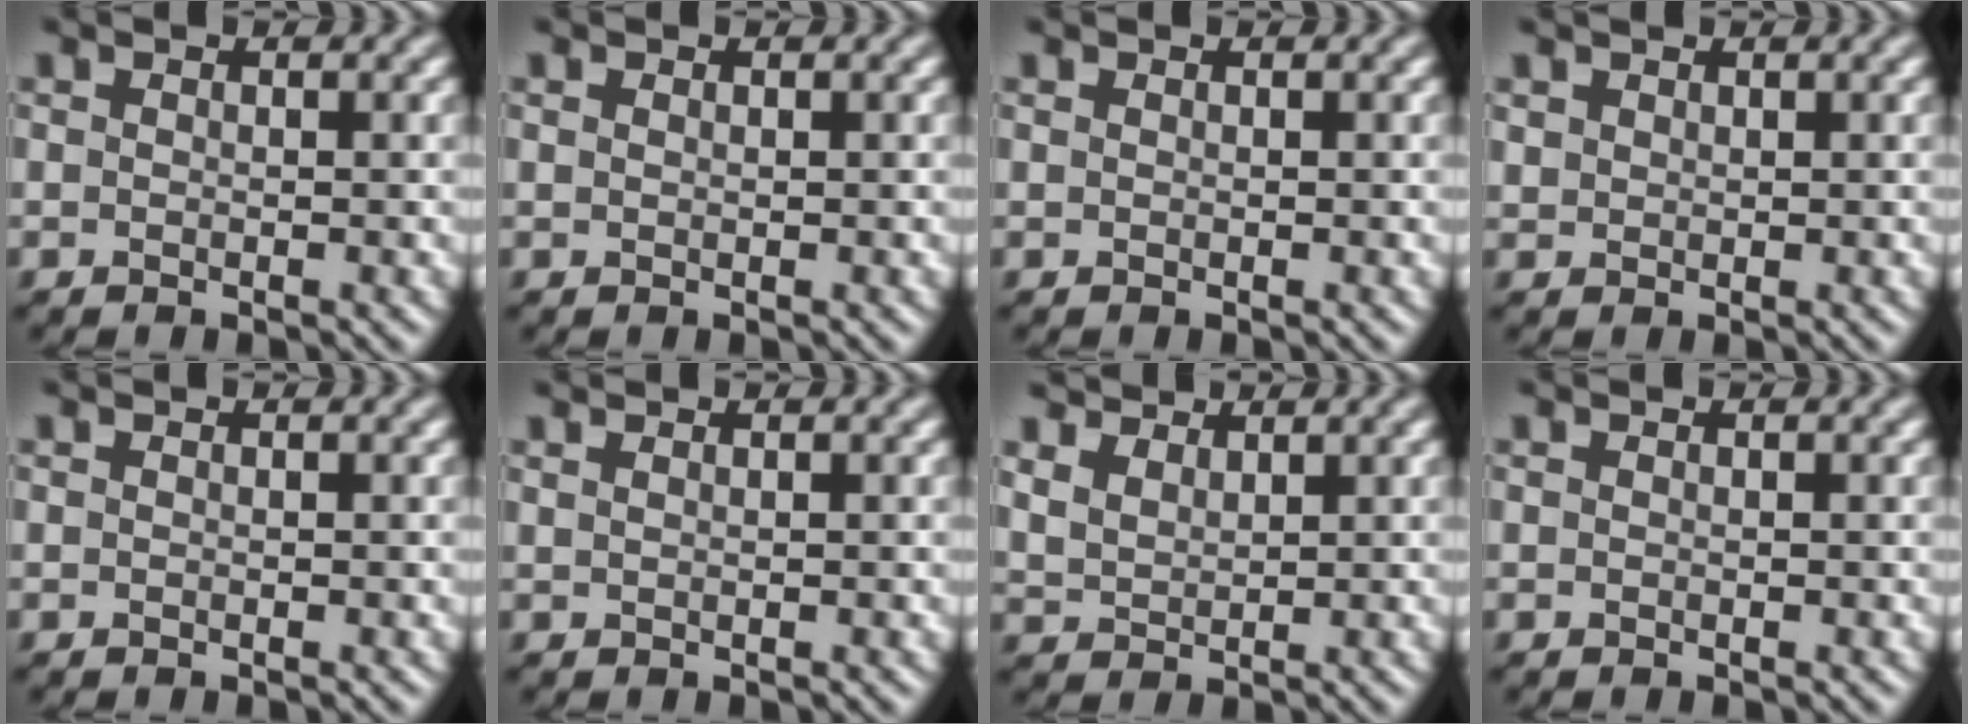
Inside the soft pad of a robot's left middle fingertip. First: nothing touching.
{"total": 0.0}
{"total": 0.0}
{"total": 1.0, "force": [0.7, 0.6, 0.1], "torque": [-0.004, -0.001, 0.019]}
{"total": 0.0}
{"total": 0.9, "force": [0.7, 0.4, 0.5], "torque": [-0.005, -0.004, 0.006]}
{"total": 4.0, "force": [3.1, 2.0, 1.3], "torque": [-0.047, -0.001, 0.067]}
{"total": 0.0}